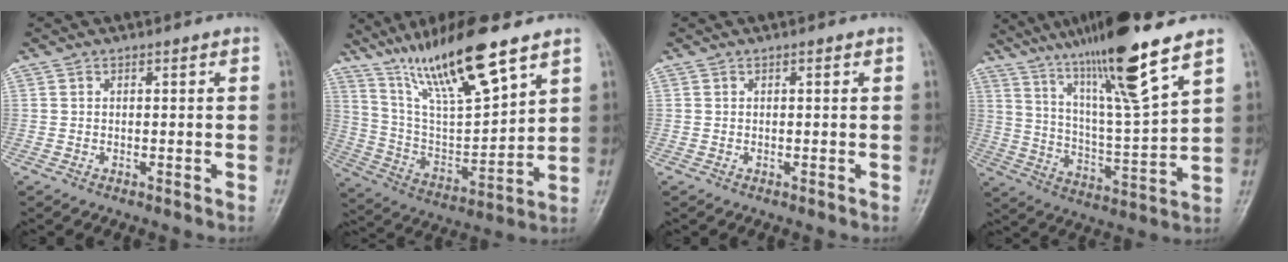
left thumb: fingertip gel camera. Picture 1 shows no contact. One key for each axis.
{"total": 19.6, "fx": 13.2, "fy": 4.0, "fz": 13.9, "tx": -0.230, "ty": -0.056, "tz": 0.251}
{"total": 0.0}
{"total": 18.6, "fx": 12.8, "fy": 1.0, "fz": 13.4, "tx": -0.223, "ty": -0.059, "tz": 0.225}